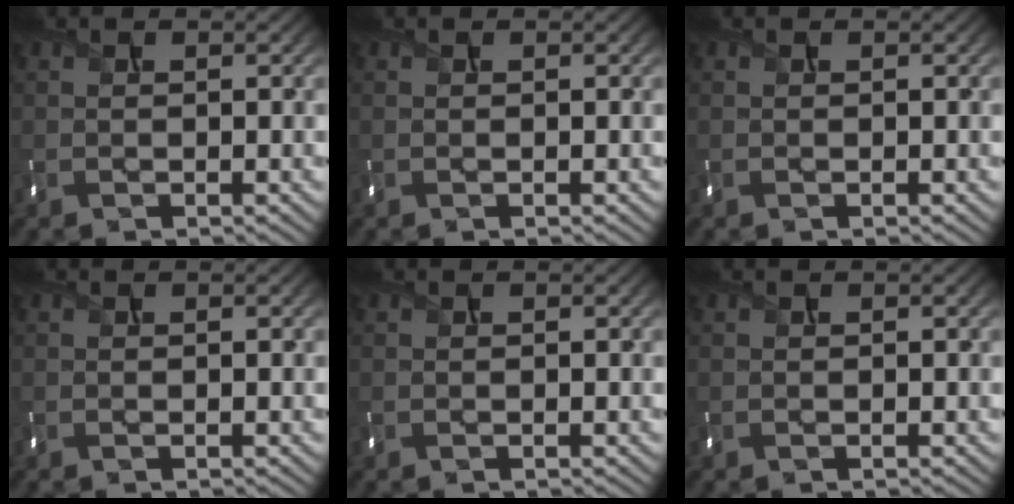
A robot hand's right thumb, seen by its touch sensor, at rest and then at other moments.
{"total": 0.0}
{"total": 0.0}
{"total": 0.0}
{"total": 0.0}
{"total": 0.0}